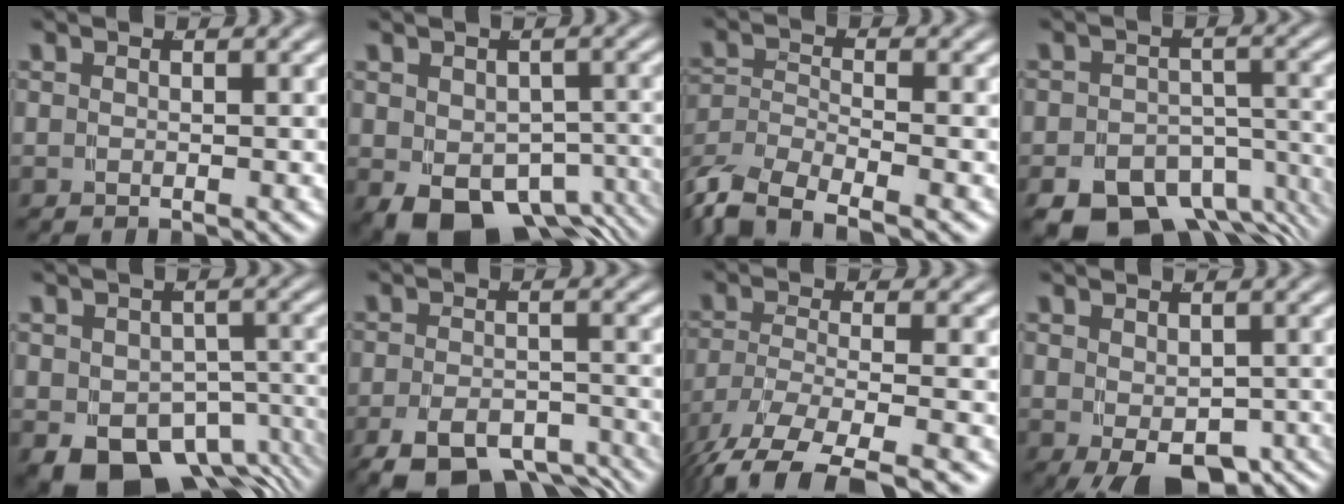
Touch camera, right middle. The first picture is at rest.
{"total": 11.3, "force": [-7.3, 6.8, 5.2], "torque": [-0.089, -0.047, -0.095]}
{"total": 8.5, "force": [-5.0, 5.6, 4.0], "torque": [-0.097, -0.032, -0.081]}
{"total": 12.6, "force": [-9.3, 7.1, 4.5], "torque": [-0.039, -0.023, -0.148]}
{"total": 13.2, "force": [-8.2, 8.5, 5.8], "torque": [-0.097, -0.052, -0.111]}
{"total": 9.6, "force": [-7.4, 4.2, 4.5], "torque": [-0.044, -0.016, -0.119]}
{"total": 9.2, "force": [-5.7, 4.3, 5.9], "torque": [-0.127, -0.045, -0.068]}
{"total": 7.3, "force": [-4.7, 3.3, 4.5], "torque": [-0.071, -0.037, -0.052]}